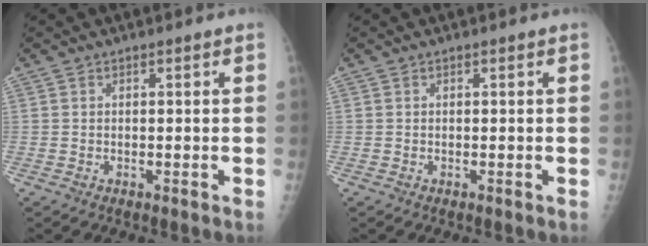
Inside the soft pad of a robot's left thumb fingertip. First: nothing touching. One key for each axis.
{"total": 0.0}